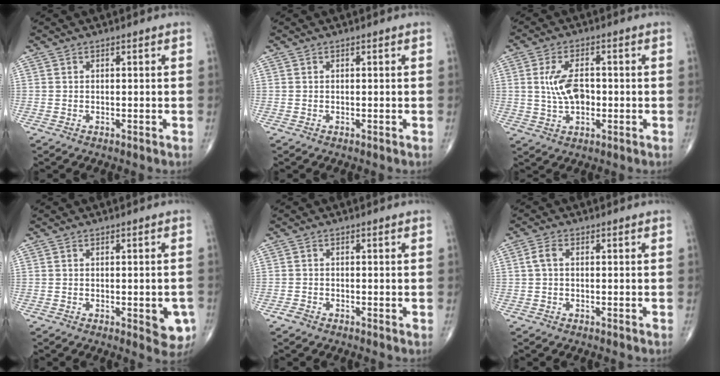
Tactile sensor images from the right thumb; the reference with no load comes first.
{"total": 0.0}
{"total": 7.0, "force": [0.2, 3.9, 5.8], "torque": [-0.107, 0.003, 0.004]}
{"total": 5.2, "force": [-1.5, 2.1, 4.6], "torque": [-0.034, -0.006, -0.013]}
{"total": 1.2, "force": [-0.7, 0.6, 0.8], "torque": [-0.015, -0.002, -0.017]}
{"total": 2.2, "force": [0.3, 1.3, 1.8], "torque": [-0.038, 0.006, 0.002]}